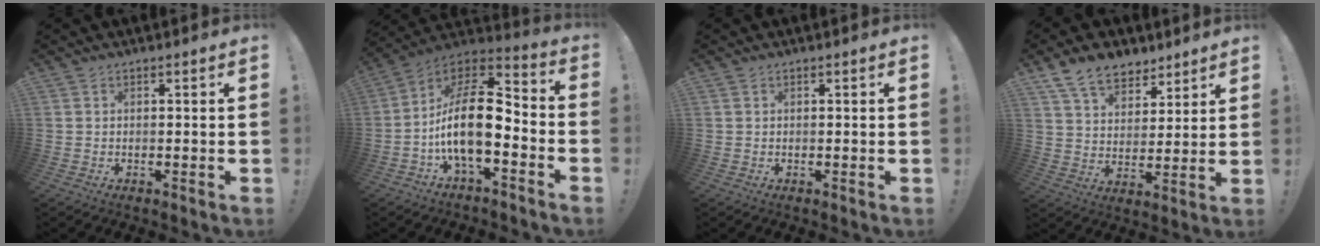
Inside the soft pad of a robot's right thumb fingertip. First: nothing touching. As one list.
[{"total": 17.4, "force": [-3.3, 8.0, 15.2], "torque": [-0.291, 0.010, -0.054]}, {"total": 0.0}, {"total": 12.0, "force": [8.5, 7.2, 4.5], "torque": [-0.078, -0.051, 0.164]}]